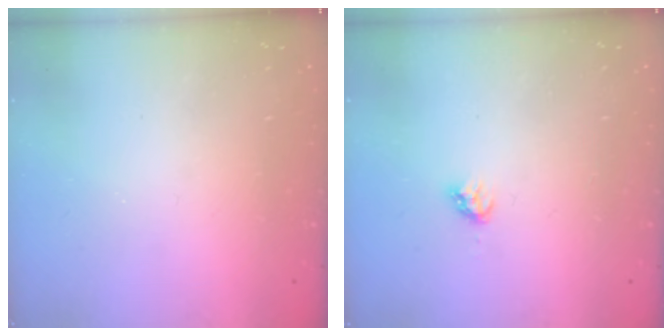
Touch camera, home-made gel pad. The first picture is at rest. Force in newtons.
{"total": 2.8, "press": 2.8, "slide": 0.2}